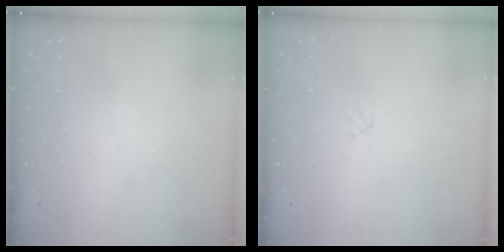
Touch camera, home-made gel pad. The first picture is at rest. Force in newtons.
{"total": 2.7, "press": 2.6, "slide": 0.4}